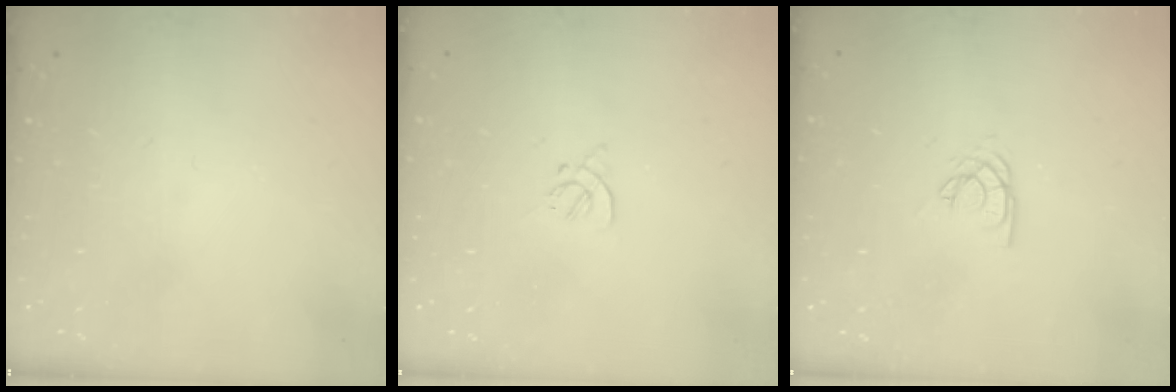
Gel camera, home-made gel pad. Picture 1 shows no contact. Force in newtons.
{"total": 1.4, "press": 1.3, "slide": 0.5}
{"total": 4.5, "press": 4.5, "slide": 0.3}